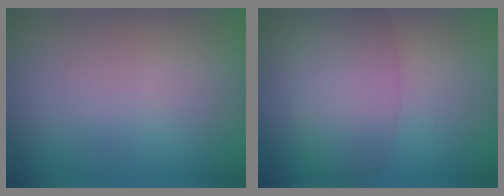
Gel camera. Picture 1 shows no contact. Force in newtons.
{"total": 5.7, "press": 5.7, "slide": 0.2}